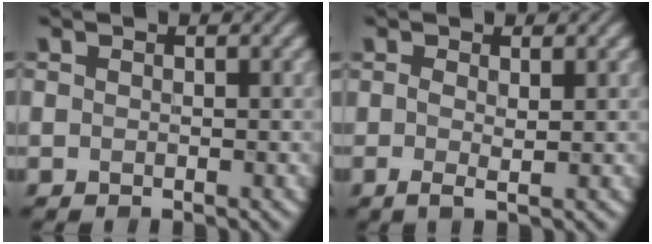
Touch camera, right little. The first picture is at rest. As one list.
[{"total": 1.5, "force": [-0.2, 0.0, 1.5], "torque": [-0.026, -0.008, 0.002]}]